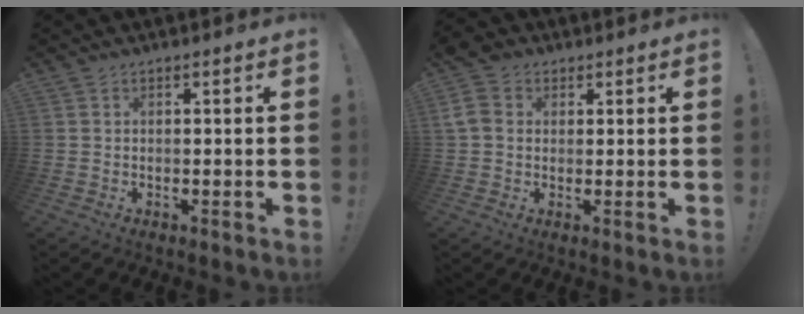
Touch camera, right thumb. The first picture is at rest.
{"total": 8.2, "force": [1.9, 6.6, 4.4], "torque": [-0.100, 0.003, 0.041]}